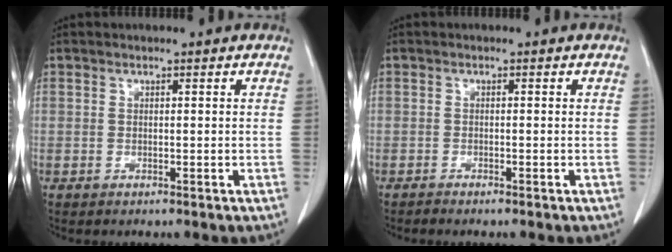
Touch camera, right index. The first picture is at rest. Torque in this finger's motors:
{"motor_torque": [-0.06, 0.10, 0.06, 0.02]}